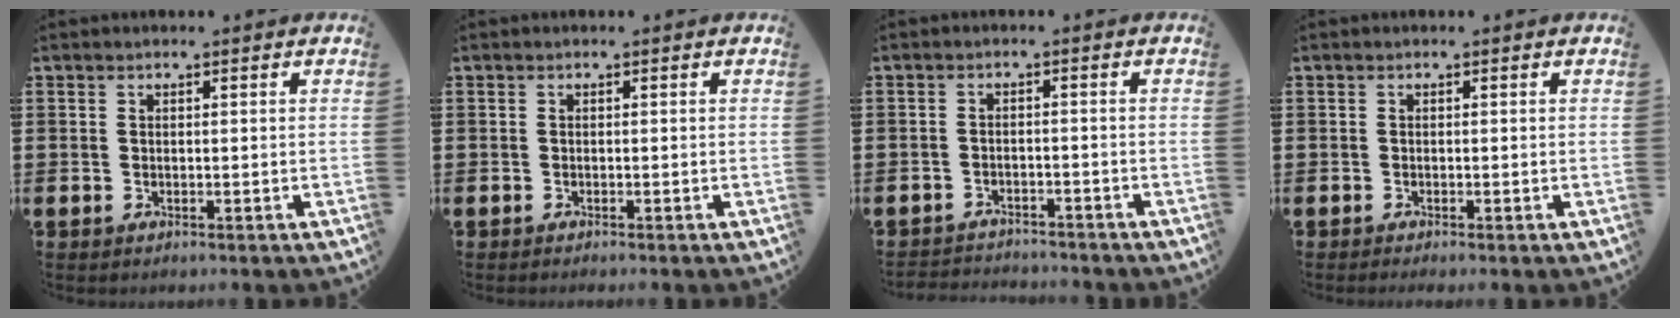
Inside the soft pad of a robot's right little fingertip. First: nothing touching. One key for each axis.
{"total": 0.0}
{"total": 2.1, "fx": -2.1, "fy": 0.1, "fz": -0.3, "tx": -0.002, "ty": 0.002, "tz": -0.047}
{"total": 0.0}